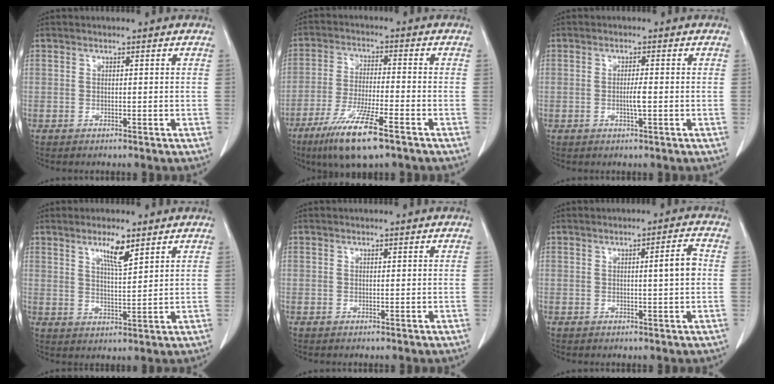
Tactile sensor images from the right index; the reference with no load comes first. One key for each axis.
{"total": 11.1, "fx": -6.8, "fy": 1.0, "fz": 8.7, "tx": -0.170, "ty": -0.028, "tz": -0.118}
{"total": 2.0, "fx": -0.4, "fy": -0.1, "fz": 2.0, "tx": -0.040, "ty": -0.003, "tz": -0.006}
{"total": 5.0, "fx": 3.3, "fy": 0.6, "fz": 3.8, "tx": -0.067, "ty": -0.005, "tz": 0.058}
{"total": 0.0}
{"total": 3.5, "fx": 0.2, "fy": -0.1, "fz": 3.5, "tx": -0.054, "ty": 0.002, "tz": 0.003}